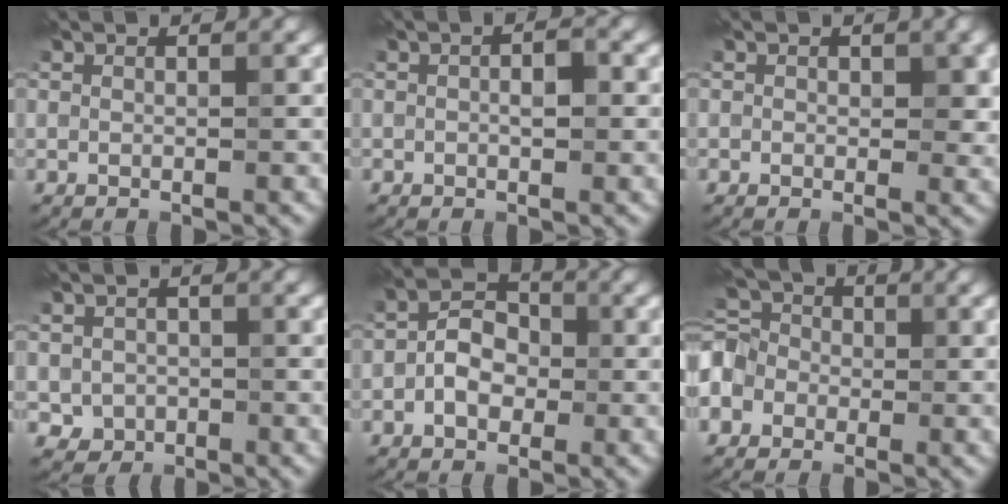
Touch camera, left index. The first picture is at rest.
{"total": 1.7, "force": [-0.1, 0.8, 1.5], "torque": [-0.022, 0.002, -0.002]}
{"total": 2.3, "force": [0.4, 1.6, 1.6], "torque": [-0.015, -0.004, 0.002]}
{"total": 2.2, "force": [-0.4, 2.1, 0.6], "torque": [-0.003, -0.005, -0.009]}
{"total": 3.5, "force": [-1.0, 2.5, 2.3], "torque": [-0.033, 0.009, -0.023]}
{"total": 6.5, "force": [-2.4, 5.4, 2.6], "torque": [-0.060, 0.005, -0.060]}